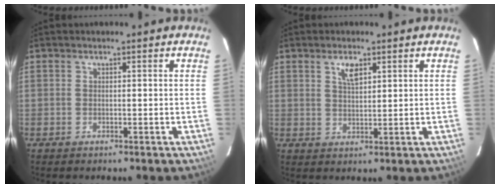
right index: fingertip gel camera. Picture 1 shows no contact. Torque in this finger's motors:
{"motor_torque": [0.09, 0.04, 0.06, 0.06]}